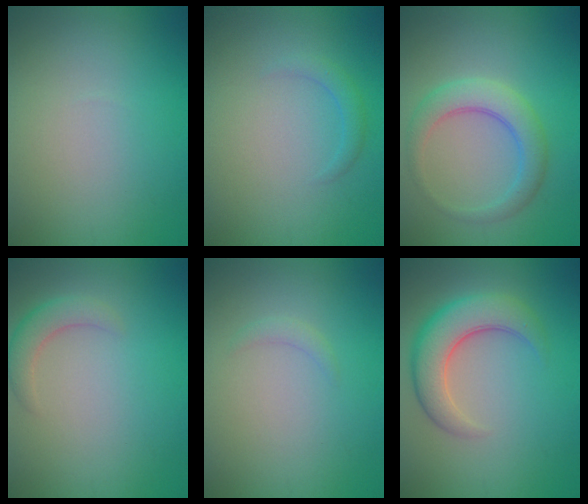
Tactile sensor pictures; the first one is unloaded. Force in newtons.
{"total": 1.3, "press": 1.3, "slide": 0.1}
{"total": 3.9, "press": 3.9, "slide": 0.0}
{"total": 2.4, "press": 2.4, "slide": 0.2}
{"total": 0.8, "press": 0.8, "slide": 0.1}
{"total": 5.9, "press": 5.8, "slide": 0.6}